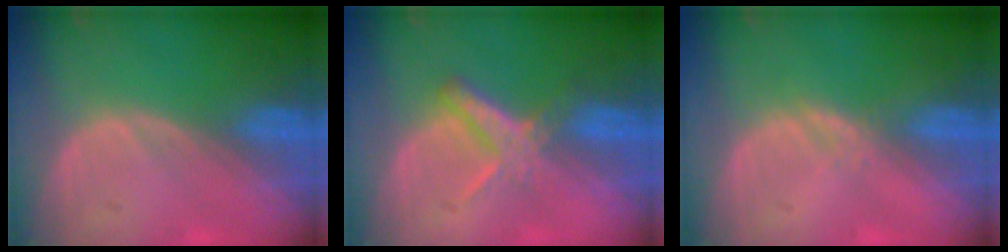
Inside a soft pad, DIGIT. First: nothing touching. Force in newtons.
{"total": 5.8, "press": 5.3, "slide": 2.4}
{"total": 1.1, "press": 1.1, "slide": 0.1}